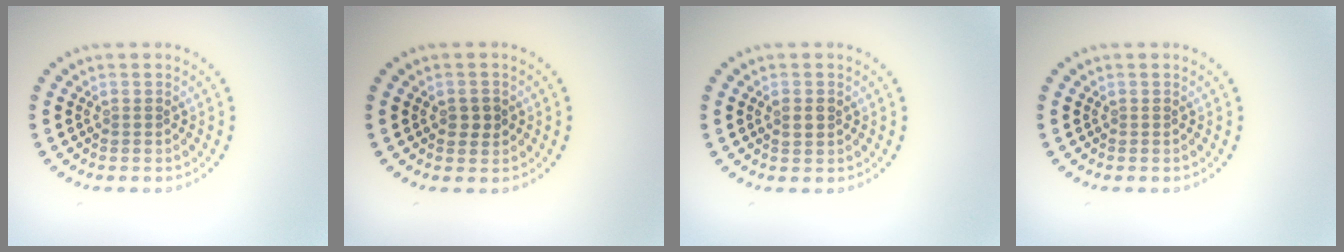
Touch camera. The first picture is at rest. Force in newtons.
{"total": 1.5, "press": 1.5, "slide": 0.1}
{"total": 1.0, "press": 1.0, "slide": 0.1}
{"total": 0.0}